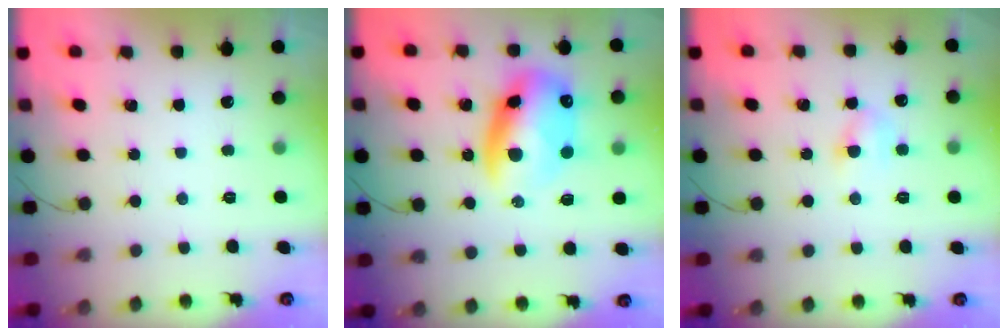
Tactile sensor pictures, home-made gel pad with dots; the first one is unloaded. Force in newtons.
{"total": 12.9, "press": 12.7, "slide": 2.5}
{"total": 5.0, "press": 4.7, "slide": 1.4}